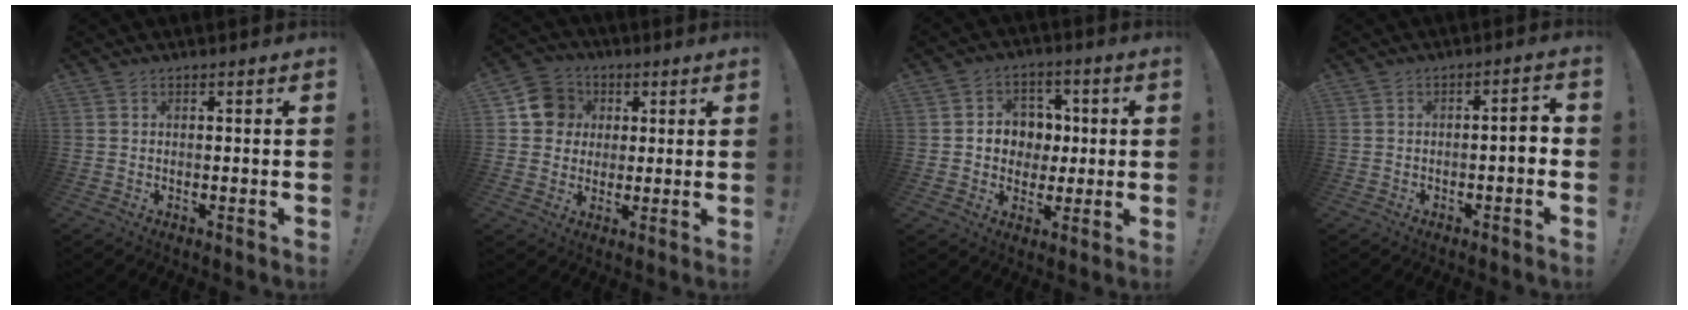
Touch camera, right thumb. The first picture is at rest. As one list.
[{"total": 10.8, "force": [2.3, 10.0, 3.2], "torque": [-0.035, 0.001, 0.050]}, {"total": 8.8, "force": [-0.1, 8.4, 2.5], "torque": [-0.024, 0.001, 0.007]}, {"total": 3.8, "force": [-1.5, 0.7, 3.4], "torque": [-0.059, 0.008, -0.026]}]